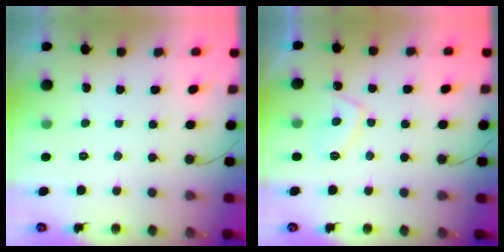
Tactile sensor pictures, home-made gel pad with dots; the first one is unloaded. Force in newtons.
{"total": 4.7, "press": 4.5, "slide": 1.1}